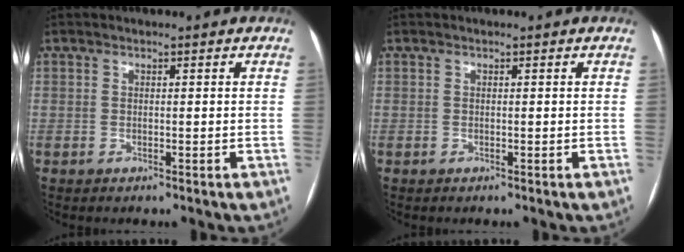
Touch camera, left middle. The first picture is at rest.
{"total": 0.0}